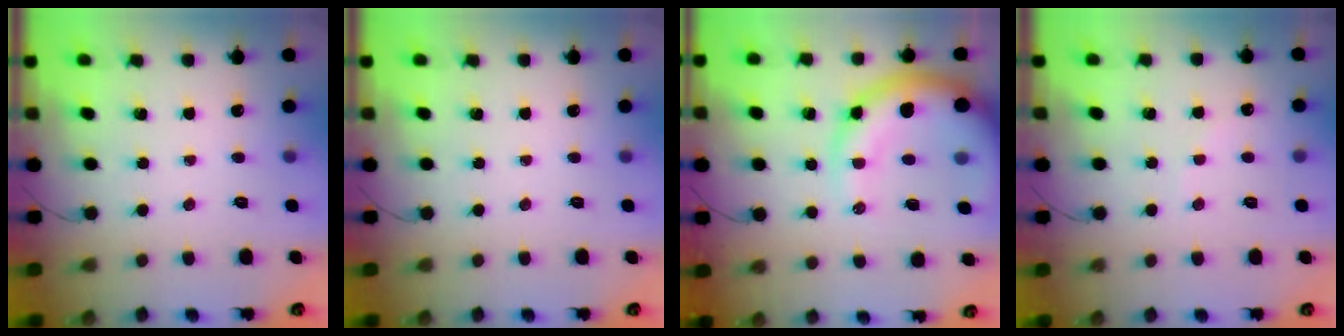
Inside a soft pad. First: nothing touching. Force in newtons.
{"total": 0.0}
{"total": 12.9, "press": 12.3, "slide": 4.0}
{"total": 2.7, "press": 2.6, "slide": 0.5}